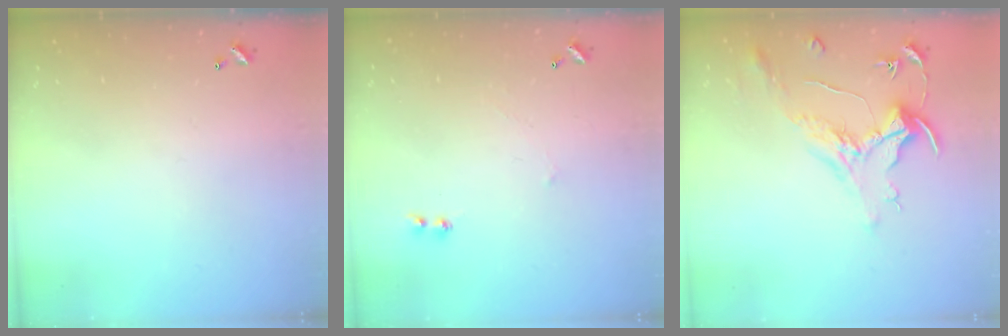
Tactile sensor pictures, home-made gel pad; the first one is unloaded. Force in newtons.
{"total": 2.9, "press": 2.9, "slide": 0.4}
{"total": 1.6, "press": 1.4, "slide": 0.7}